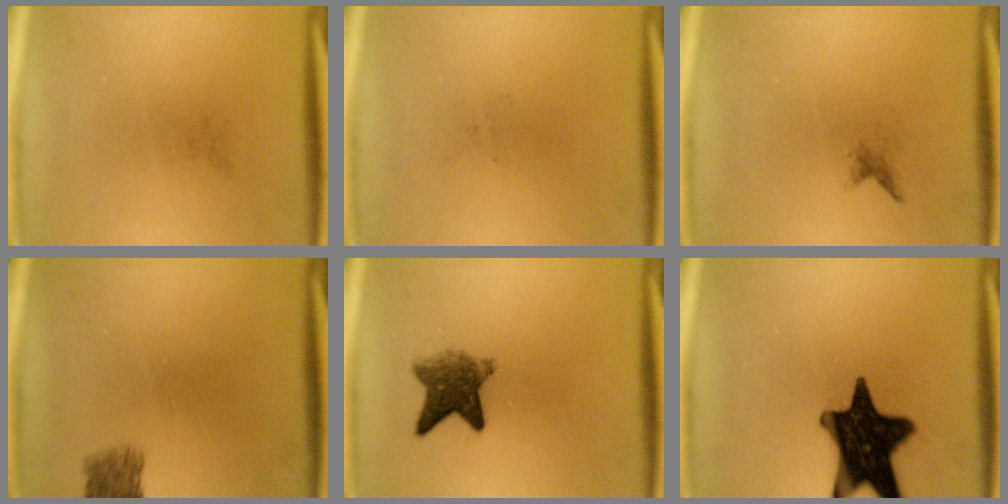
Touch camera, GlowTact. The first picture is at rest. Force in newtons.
{"total": 0.0}
{"total": 0.7}
{"total": 2.9}
{"total": 6.1}
{"total": 16.7}